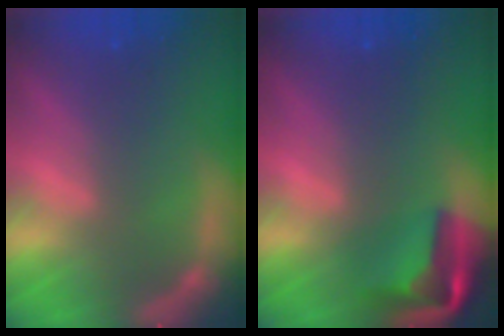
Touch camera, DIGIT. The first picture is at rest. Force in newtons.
{"total": 6.9}